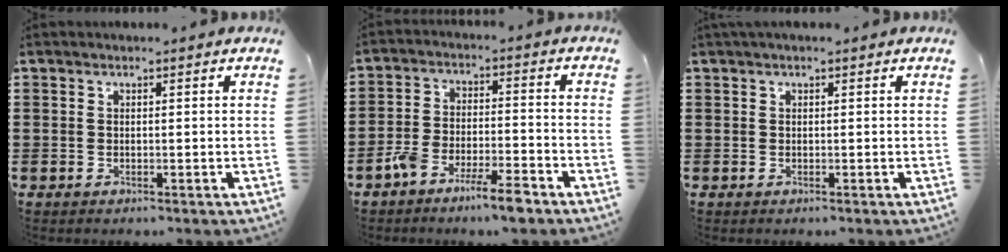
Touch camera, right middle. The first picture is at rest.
{"total": 6.4, "force": [-5.2, 1.1, 3.6], "torque": [-0.076, 0.003, -0.098]}
{"total": 0.5, "force": [0.3, 0.0, 0.4], "torque": [-0.008, 0.001, 0.006]}